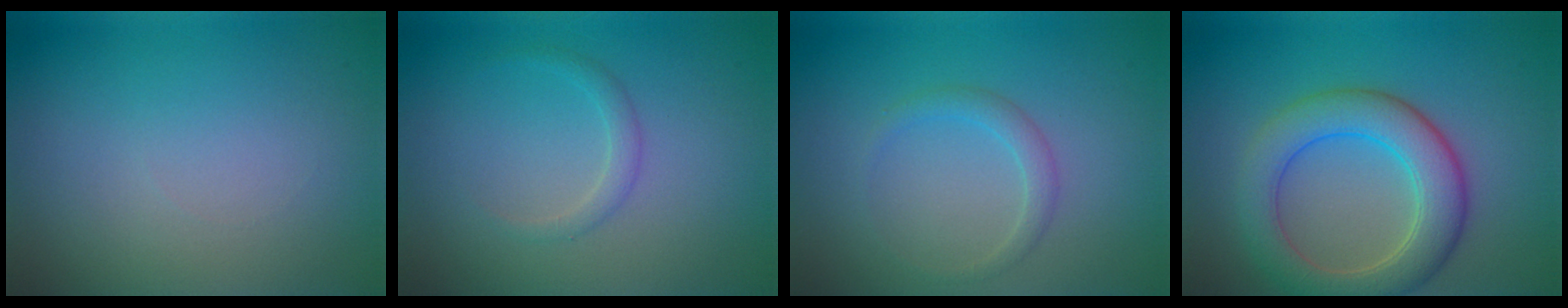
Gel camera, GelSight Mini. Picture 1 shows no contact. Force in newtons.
{"total": 1.2, "press": 1.2, "slide": 0.0}
{"total": 1.5, "press": 1.5, "slide": 0.2}
{"total": 6.1, "press": 6.1, "slide": 0.2}